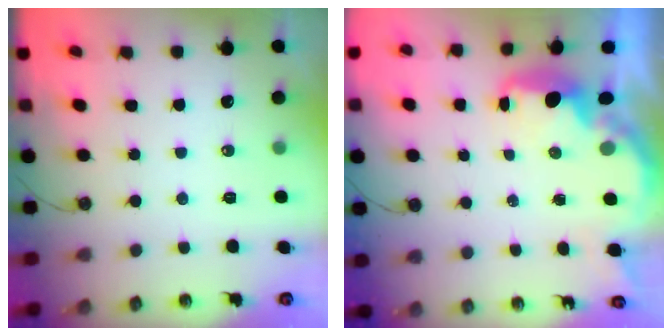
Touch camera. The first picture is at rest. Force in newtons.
{"total": 3.6, "press": 3.6, "slide": 0.4}